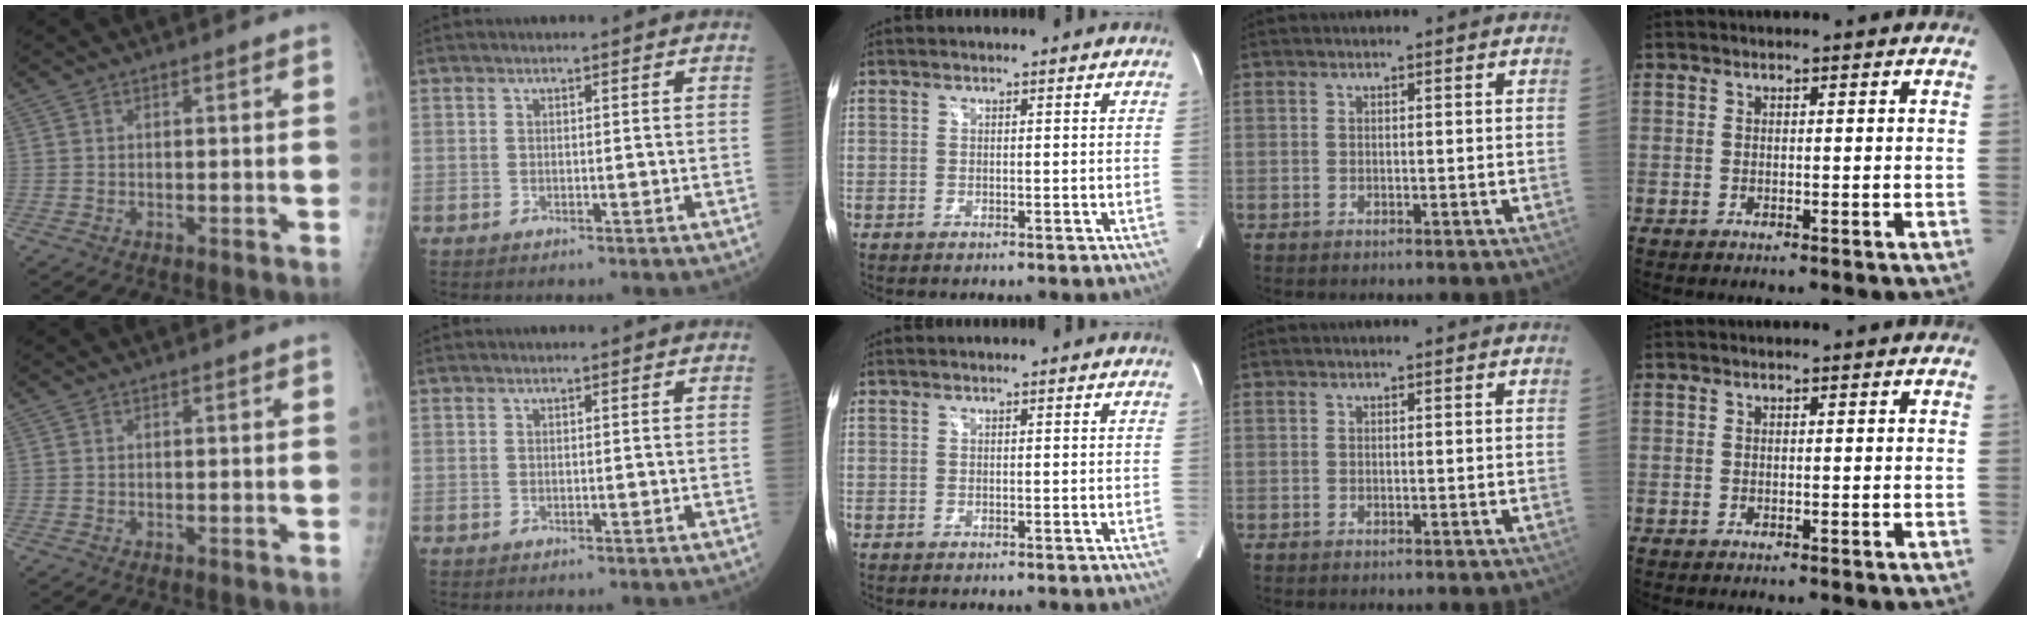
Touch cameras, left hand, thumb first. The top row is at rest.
{}